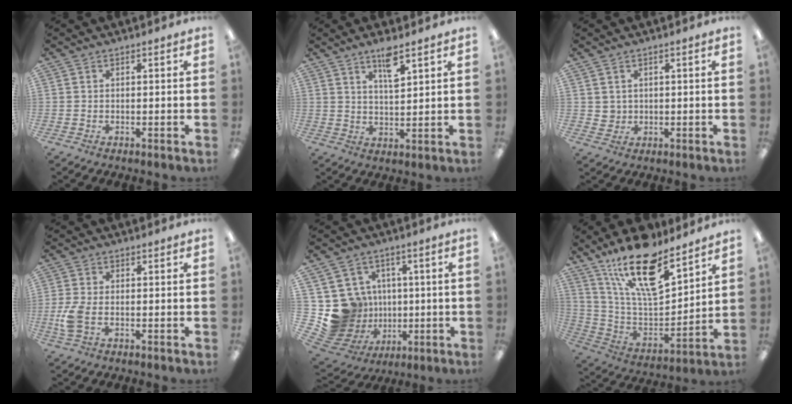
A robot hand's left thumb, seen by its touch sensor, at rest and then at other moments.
{"total": 6.5, "force": [4.3, 1.6, 4.5], "torque": [-0.077, -0.018, 0.070]}
{"total": 2.4, "force": [1.3, 2.0, 0.1], "torque": [-0.008, 0.002, 0.024]}
{"total": 5.6, "force": [-1.0, 2.9, 4.7], "torque": [-0.102, 0.001, -0.019]}
{"total": 12.6, "force": [0.2, 12.4, 2.3], "torque": [-0.076, -0.006, 0.035]}
{"total": 20.9, "force": [14.7, 7.3, 12.9], "torque": [-0.231, -0.092, 0.257]}